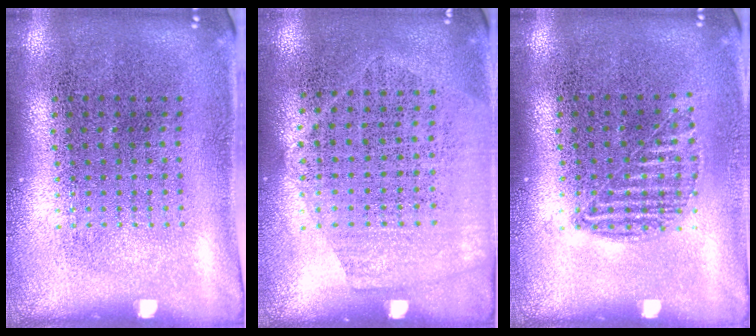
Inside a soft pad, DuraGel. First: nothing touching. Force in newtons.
{"total": 1.4, "press": 1.2, "slide": 0.7}
{"total": 0.9, "press": 0.9, "slide": 0.4}